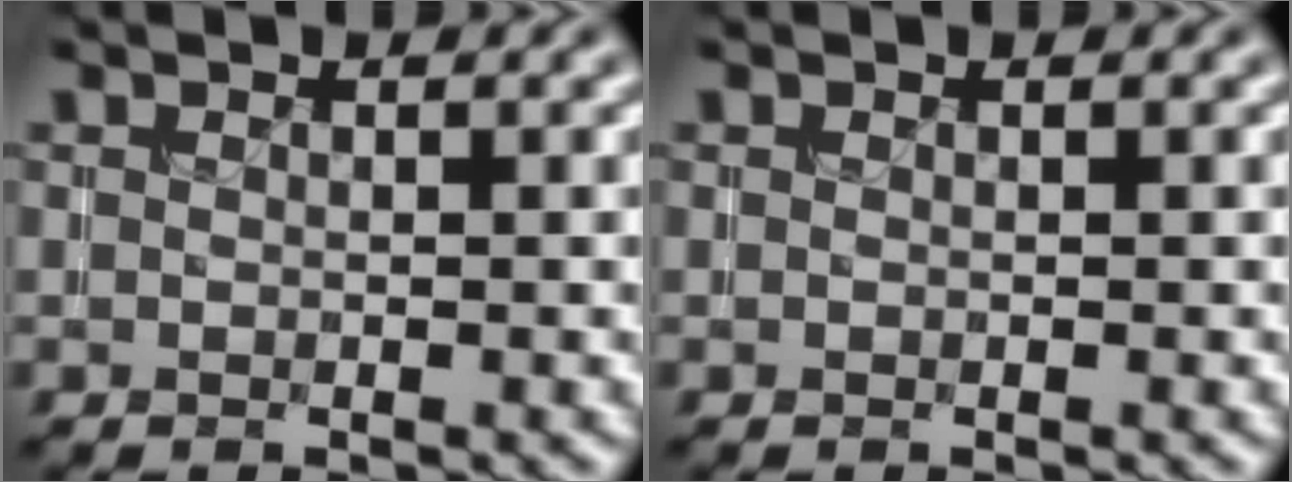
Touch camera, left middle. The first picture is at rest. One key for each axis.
{"total": 0.0}